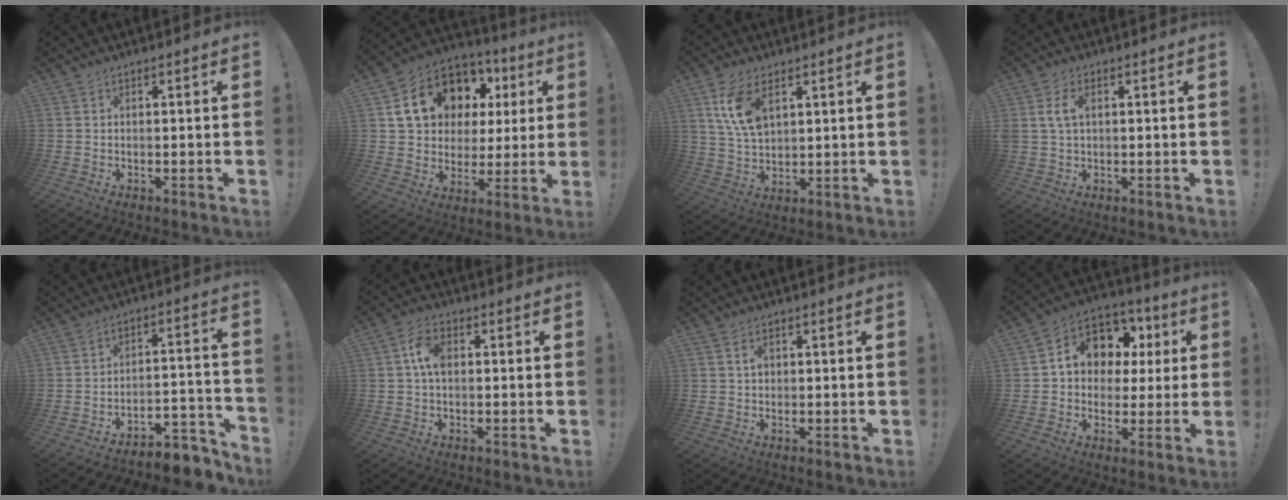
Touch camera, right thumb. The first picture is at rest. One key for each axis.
{"total": 16.8, "fx": 7.7, "fy": 12.1, "fz": 8.7, "tx": -0.144, "ty": -0.035, "tz": 0.161}
{"total": 10.9, "fx": 5.1, "fy": 6.0, "fz": 7.5, "tx": -0.142, "ty": -0.012, "tz": 0.093}
{"total": 5.7, "fx": 1.1, "fy": 3.7, "fz": 4.2, "tx": -0.094, "ty": 0.006, "tz": 0.018}
{"total": 6.2, "fx": -4.8, "fy": 2.6, "fz": 3.1, "tx": -0.031, "ty": 0.020, "tz": -0.084}
{"total": 6.6, "fx": 0.8, "fy": 4.1, "fz": 5.1, "tx": -0.094, "ty": 0.009, "tz": 0.016}
{"total": 1.7, "fx": 0.4, "fy": 1.2, "fz": 1.1, "tx": -0.008, "ty": -0.002, "tz": 0.004}
{"total": 12.1, "fx": 4.1, "fy": 9.8, "fz": 5.8, "tx": -0.080, "ty": -0.027, "tz": 0.080}